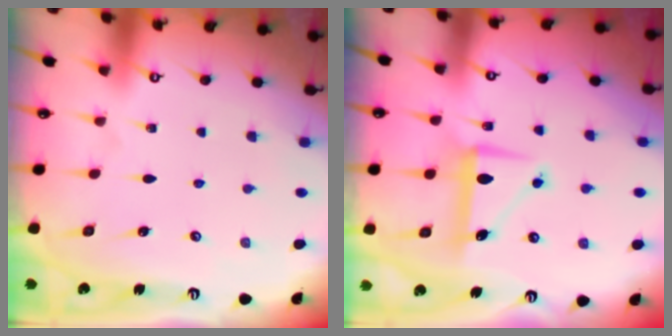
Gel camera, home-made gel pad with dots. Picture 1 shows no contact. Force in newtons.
{"total": 7.9, "press": 7.8, "slide": 1.0}